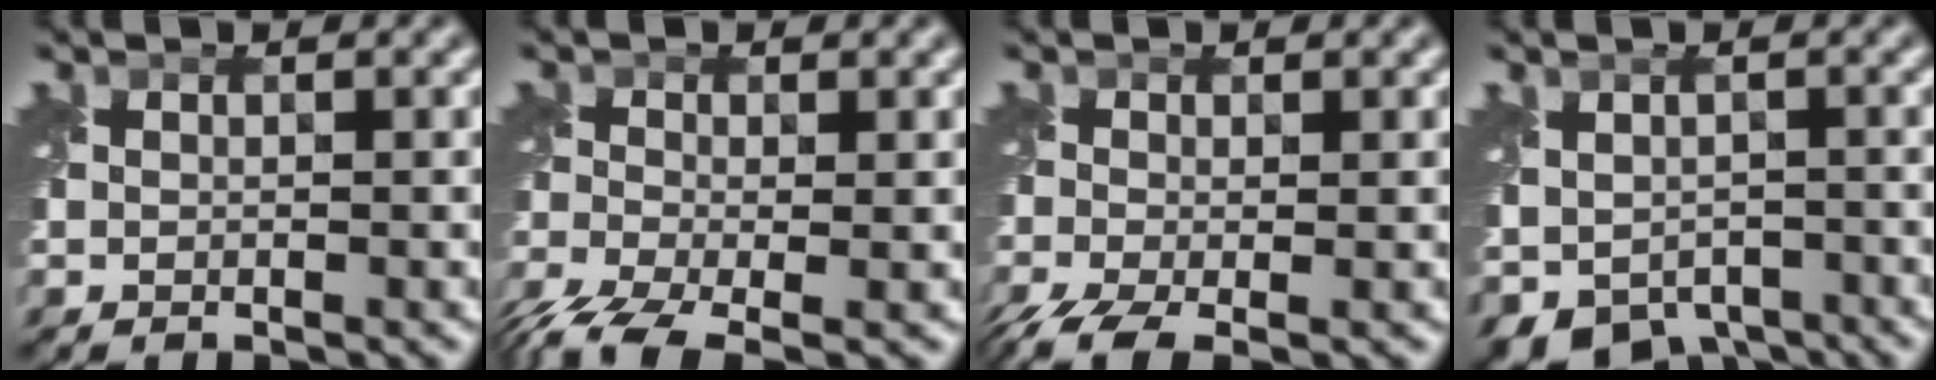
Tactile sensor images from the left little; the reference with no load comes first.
{"total": 5.6, "force": [-3.8, 1.9, 3.6], "torque": [-0.081, -0.021, -0.082]}
{"total": 4.9, "force": [-3.0, 1.6, 3.4], "torque": [-0.082, -0.022, -0.063]}
{"total": 6.0, "force": [-3.1, 4.0, 3.3], "torque": [-0.059, -0.027, -0.045]}